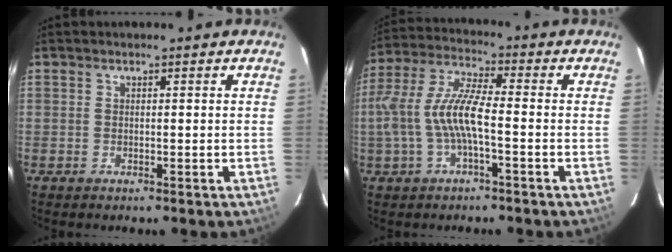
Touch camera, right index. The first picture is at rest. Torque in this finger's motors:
{"motor_torque": [0.77, -0.46, 0.70, 0.21]}